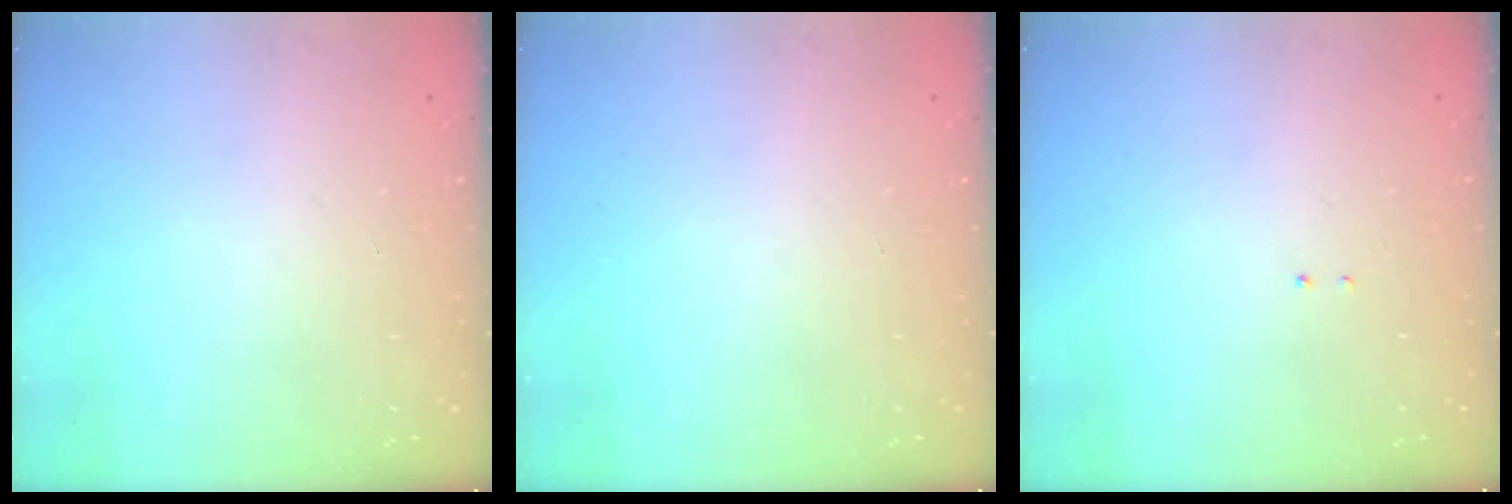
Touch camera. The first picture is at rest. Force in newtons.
{"total": 0.0}
{"total": 1.3, "press": 1.2, "slide": 0.6}